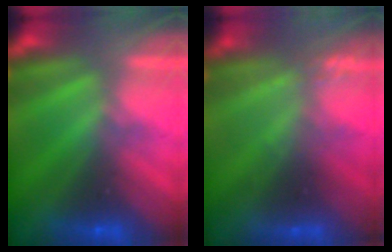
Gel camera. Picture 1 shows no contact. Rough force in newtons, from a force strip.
{"total": 2.1}